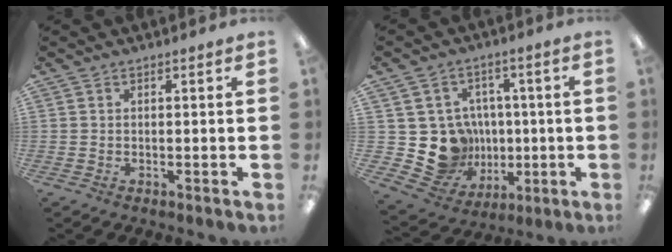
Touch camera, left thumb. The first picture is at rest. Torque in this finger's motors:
{"motor_torque": [0.03, 0.12, 0.00, -0.08, 0.01]}